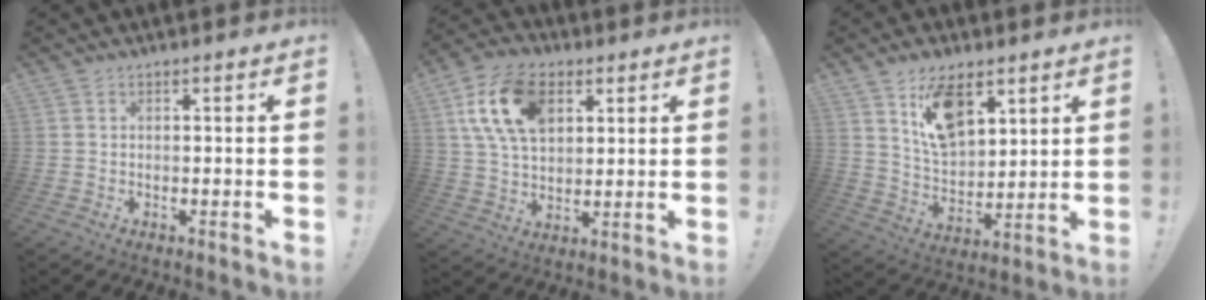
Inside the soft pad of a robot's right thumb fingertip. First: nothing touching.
{"total": 17.4, "force": [7.0, 10.9, 11.6], "torque": [-0.209, -0.010, 0.131]}
{"total": 12.7, "force": [7.7, 7.1, 7.0], "torque": [-0.120, -0.033, 0.148]}